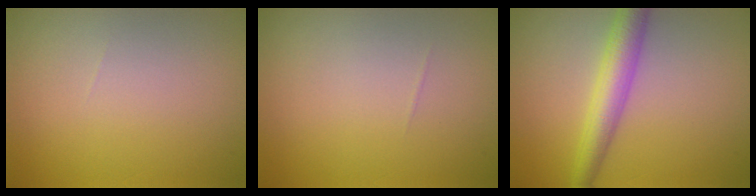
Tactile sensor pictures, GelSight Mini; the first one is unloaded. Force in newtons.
{"total": 0.0}
{"total": 4.3, "press": 4.3, "slide": 0.1}